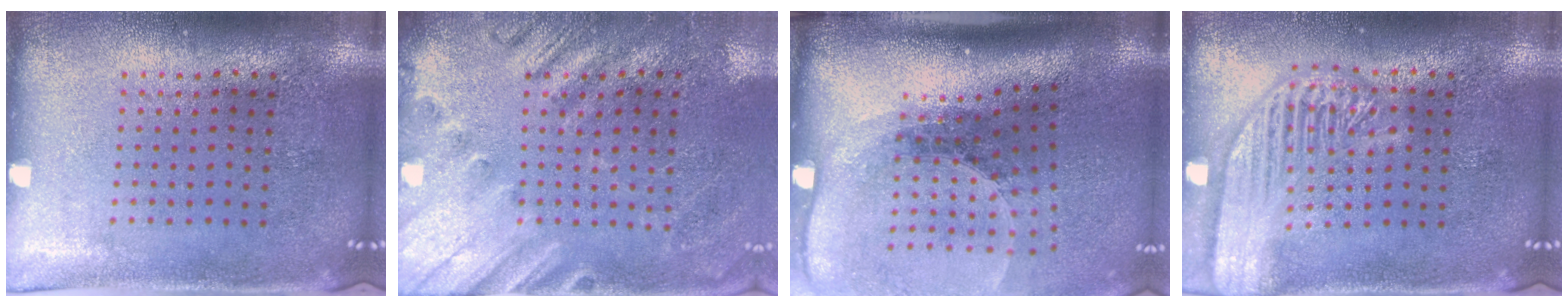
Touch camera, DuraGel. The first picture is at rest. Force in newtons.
{"total": 2.4, "press": 2.0, "slide": 1.4}
{"total": 2.6, "press": 1.9, "slide": 1.8}
{"total": 2.8, "press": 2.8, "slide": 0.3}